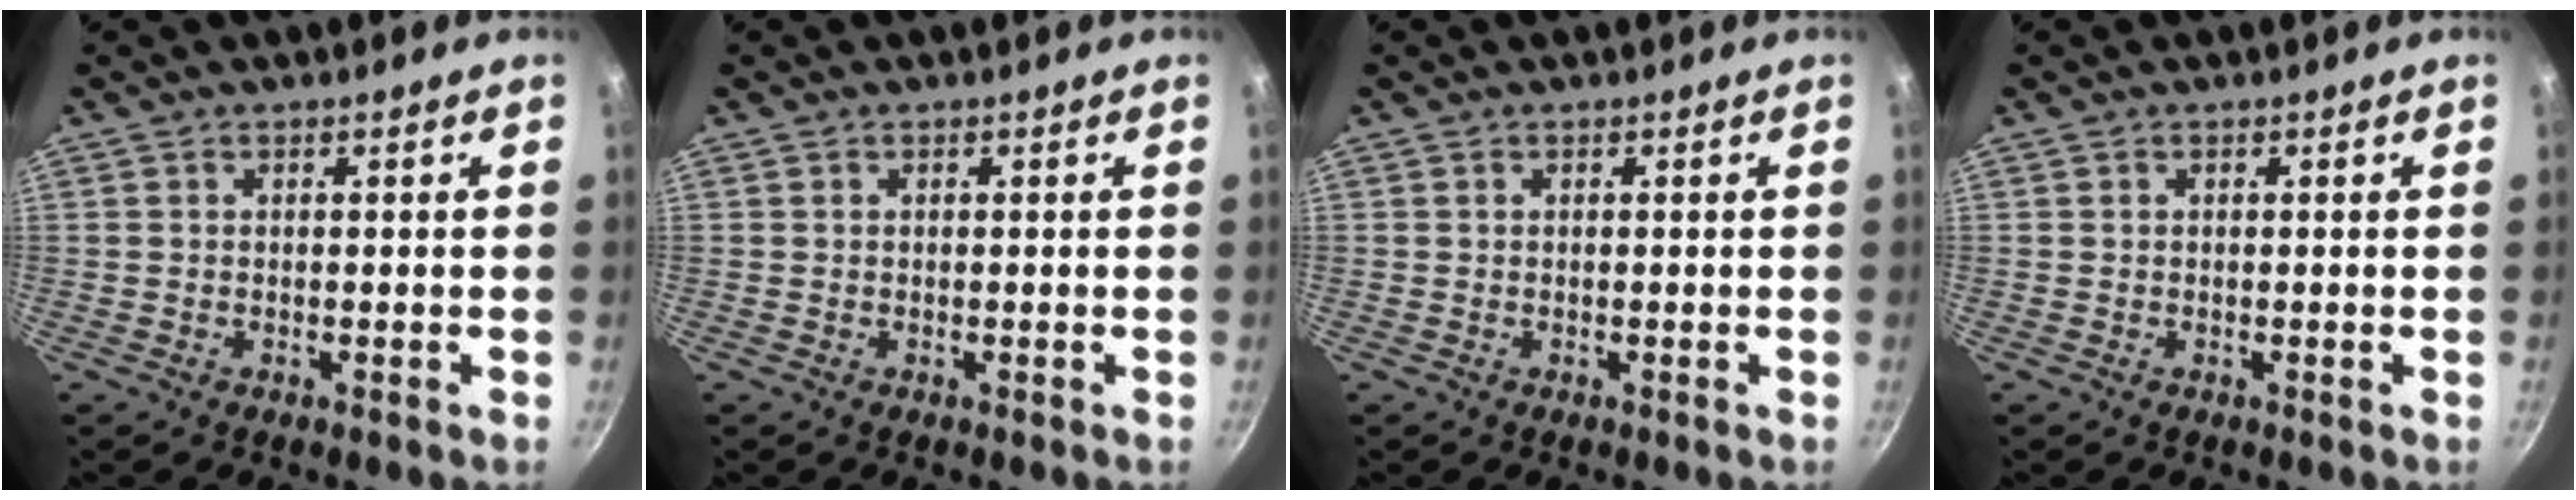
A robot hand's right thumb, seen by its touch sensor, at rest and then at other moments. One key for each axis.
{"total": 0.0}
{"total": 0.0}
{"total": 0.0}